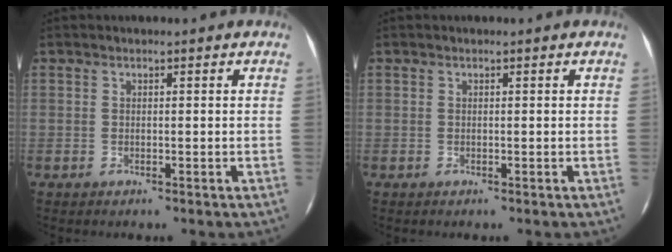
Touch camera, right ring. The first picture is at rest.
{"total": 0.0}